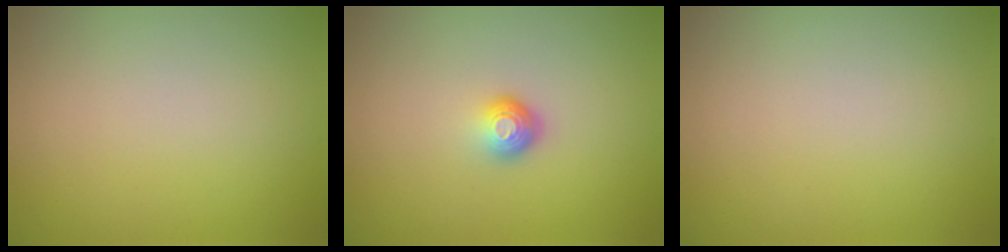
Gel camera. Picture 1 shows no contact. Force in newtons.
{"total": 1.7, "press": 1.1, "slide": 1.3}
{"total": 0.0}